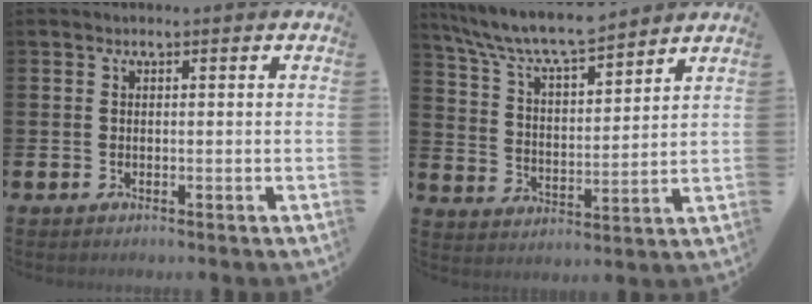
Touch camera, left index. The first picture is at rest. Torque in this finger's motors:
{"motor_torque": [0.99, -1.15, 0.59, 0.21]}